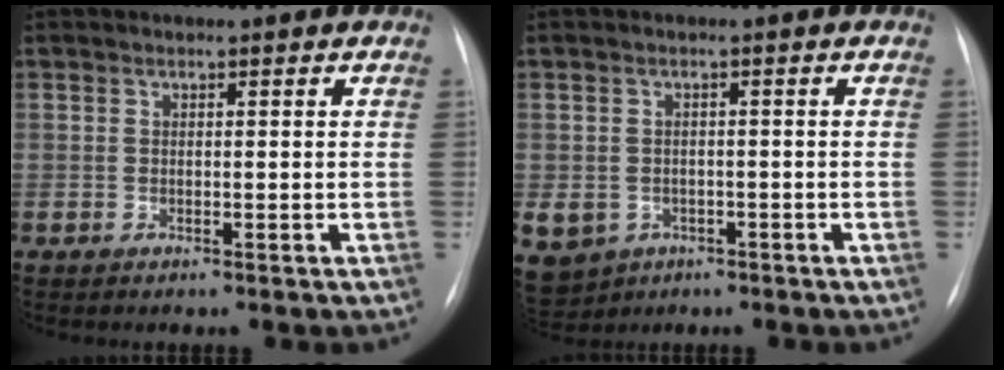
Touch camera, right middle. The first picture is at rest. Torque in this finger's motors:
{"motor_torque": [1.10, -0.75, 0.59, 0.16]}